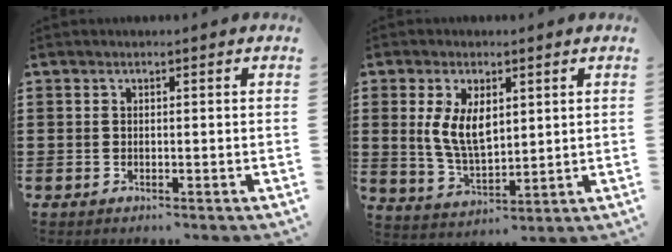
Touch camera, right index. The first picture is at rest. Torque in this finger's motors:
{"motor_torque": [1.04, -0.24, 0.53, 0.21]}